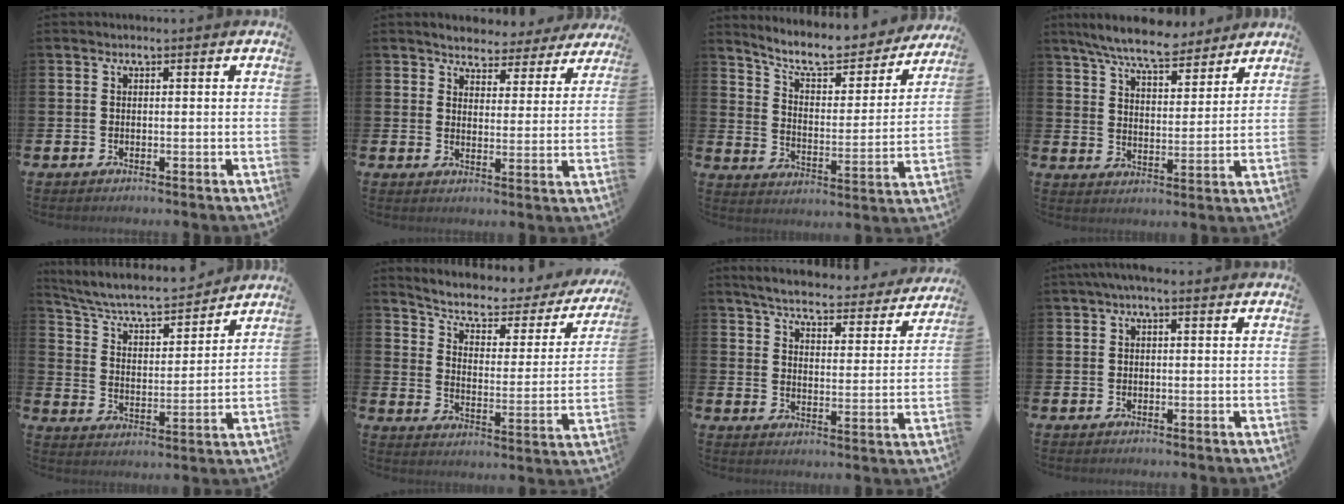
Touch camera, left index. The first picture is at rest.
{"total": 4.0, "force": [3.8, 1.2, -0.1], "torque": [-0.017, -0.026, 0.064]}
{"total": 8.6, "force": [7.8, 2.0, 3.0], "torque": [-0.083, -0.059, 0.131]}
{"total": 8.3, "force": [7.6, 1.5, 3.1], "torque": [-0.083, -0.033, 0.138]}
{"total": 6.9, "force": [6.3, 1.4, 2.2], "torque": [-0.079, -0.048, 0.105]}
{"total": 5.4, "force": [4.4, 2.2, 2.4], "torque": [-0.069, -0.035, 0.065]}
{"total": 5.5, "force": [5.2, 0.6, 1.6], "torque": [-0.051, -0.039, 0.085]}
{"total": 1.2, "force": [0.5, 0.4, 1.0], "torque": [-0.020, 0.005, 0.007]}